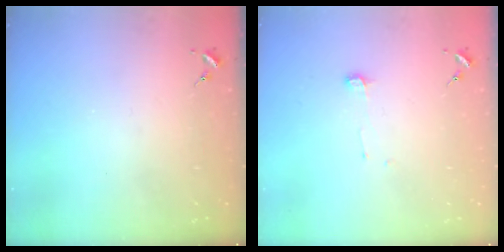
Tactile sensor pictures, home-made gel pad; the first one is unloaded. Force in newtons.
{"total": 3.9, "press": 3.8, "slide": 0.6}